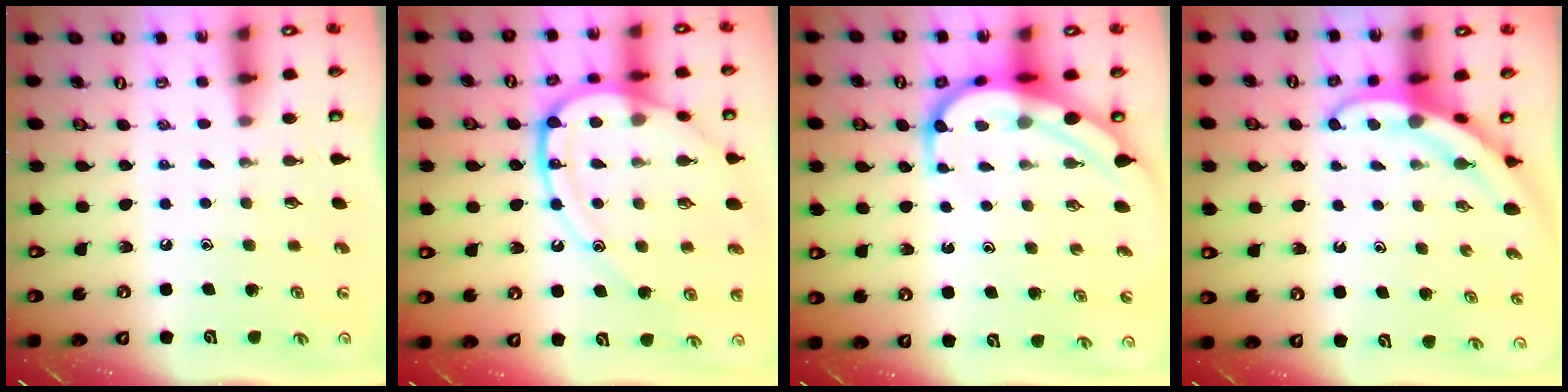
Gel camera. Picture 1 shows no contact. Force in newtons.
{"total": 15.8, "press": 15.7, "slide": 1.4}
{"total": 8.6, "press": 8.5, "slide": 0.9}
{"total": 4.0, "press": 4.0, "slide": 0.7}